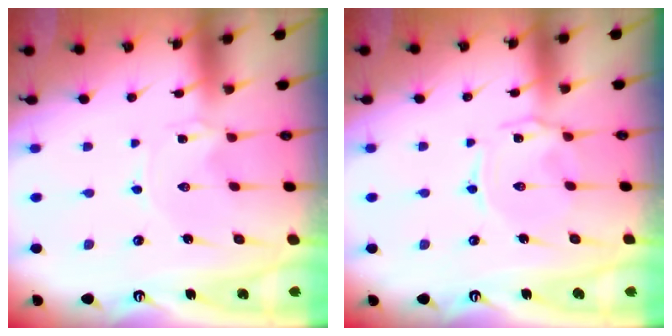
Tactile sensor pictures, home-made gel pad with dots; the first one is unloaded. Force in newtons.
{"total": 1.7, "press": 1.7, "slide": 0.5}